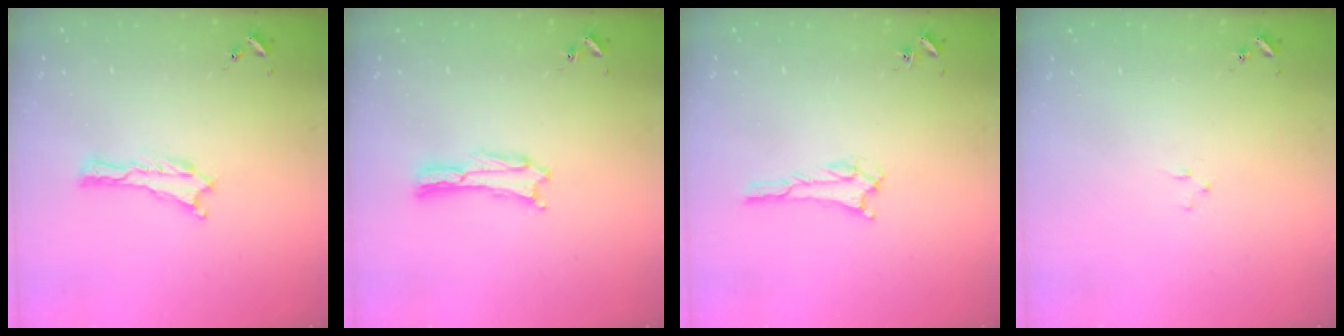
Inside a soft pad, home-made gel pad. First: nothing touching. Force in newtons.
{"total": 0.7, "press": 0.7, "slide": 0.1}
{"total": 1.8, "press": 1.8, "slide": 0.2}
{"total": 0.7, "press": 0.7, "slide": 0.2}